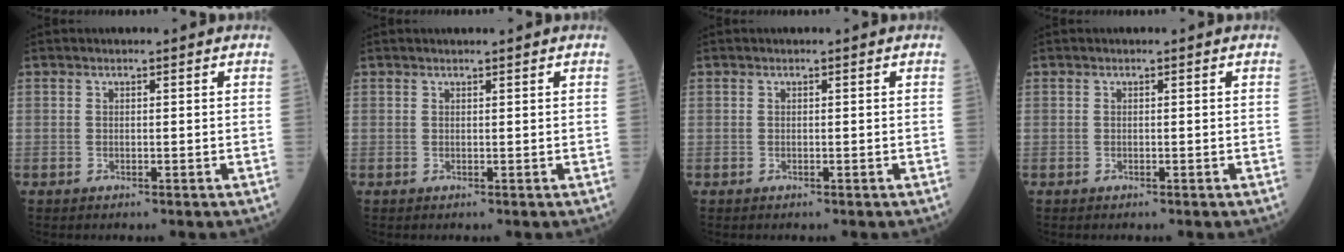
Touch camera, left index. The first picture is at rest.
{"total": 1.0, "force": [0.9, 0.0, 0.4], "torque": [-0.002, 0.008, 0.014]}
{"total": 0.0}
{"total": 0.0}